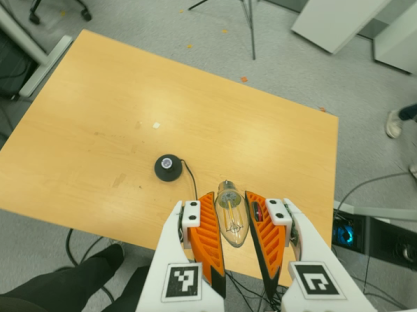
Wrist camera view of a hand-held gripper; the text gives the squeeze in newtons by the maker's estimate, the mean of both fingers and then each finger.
{"total": 13.7, "left": 15.3, "right": 12.1}